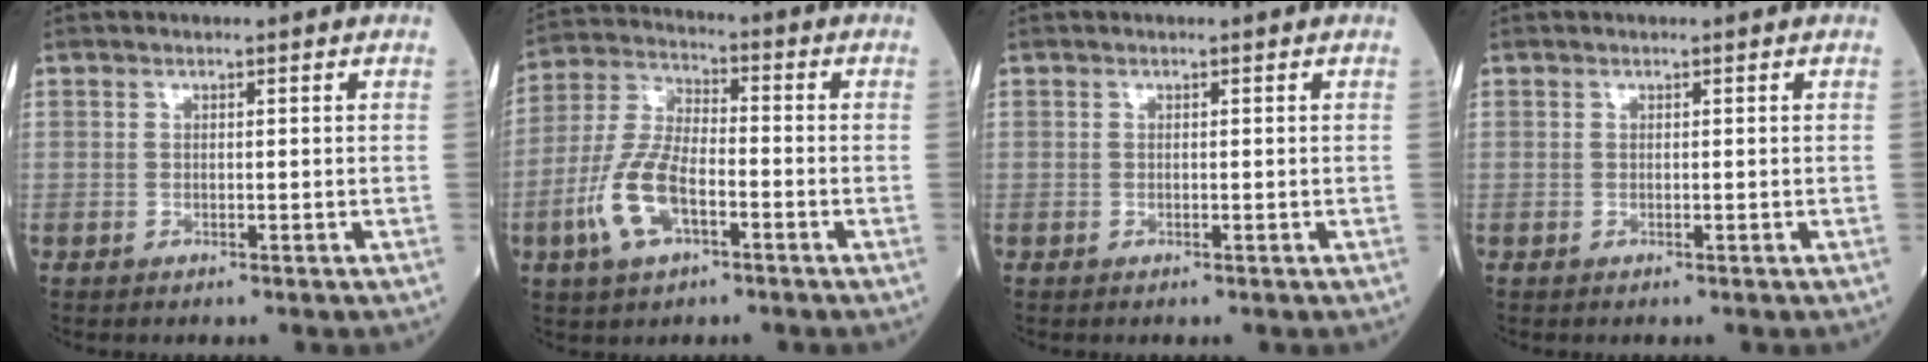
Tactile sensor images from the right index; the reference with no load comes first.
{"total": 10.4, "force": [-4.0, 4.3, 8.6], "torque": [-0.195, 0.005, -0.081]}
{"total": 0.0}
{"total": 0.0}